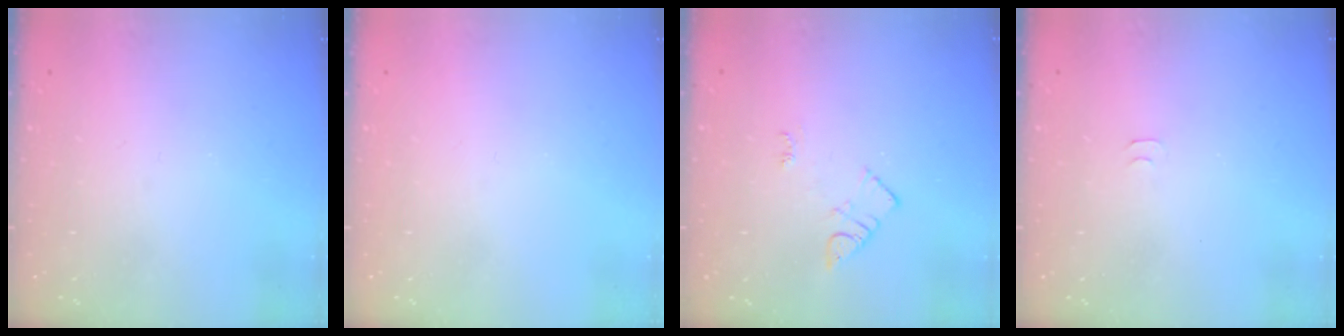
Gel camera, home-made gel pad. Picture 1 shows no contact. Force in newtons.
{"total": 0.0}
{"total": 4.5, "press": 4.5, "slide": 0.6}
{"total": 4.0, "press": 4.0, "slide": 0.6}